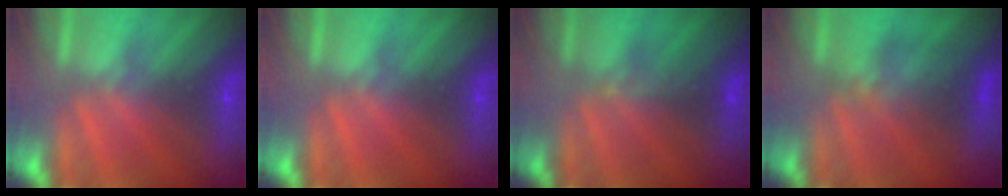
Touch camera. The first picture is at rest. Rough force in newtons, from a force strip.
{"total": 0.0}
{"total": 3.0}
{"total": 2.4}